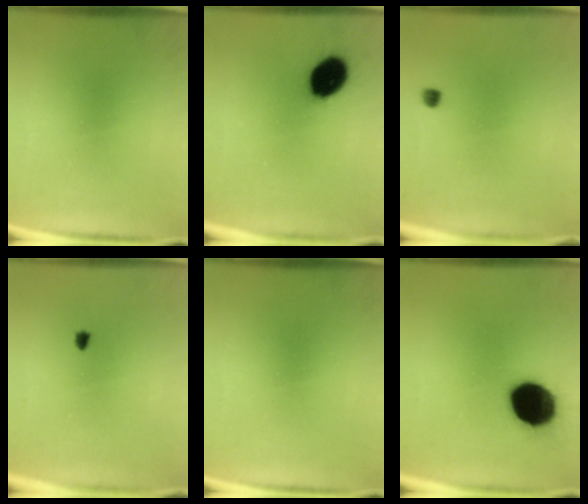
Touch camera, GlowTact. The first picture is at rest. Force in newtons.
{"total": 10.9}
{"total": 1.0}
{"total": 0.6}
{"total": 0.0}
{"total": 17.4}